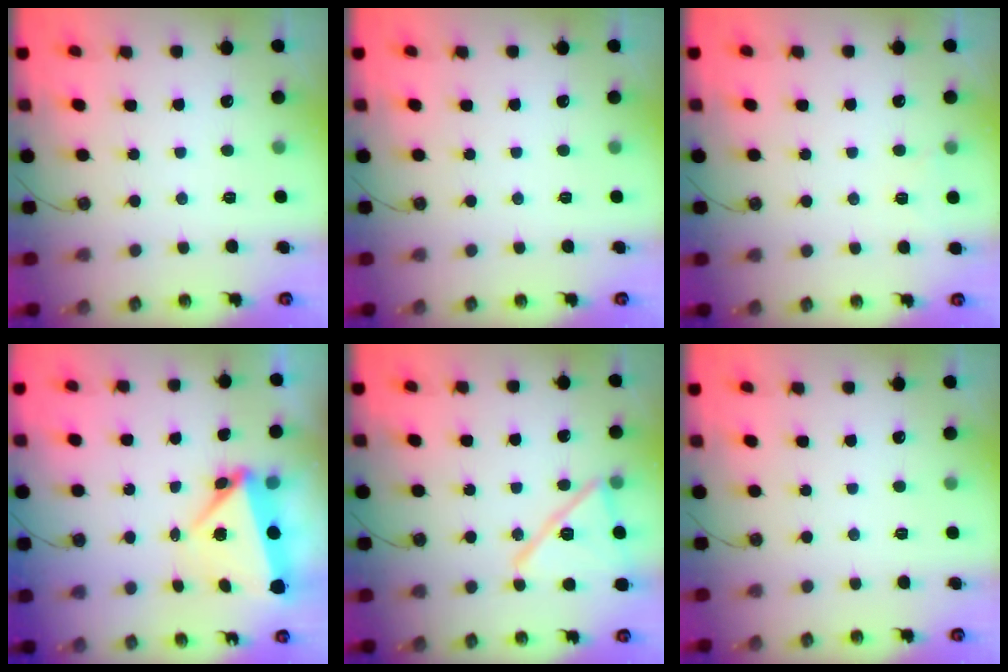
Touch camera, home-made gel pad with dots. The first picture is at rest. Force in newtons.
{"total": 0.0}
{"total": 4.0, "press": 3.1, "slide": 2.5}
{"total": 6.1, "press": 6.1, "slide": 0.3}
{"total": 15.2, "press": 15.2, "slide": 0.4}
{"total": 0.0}